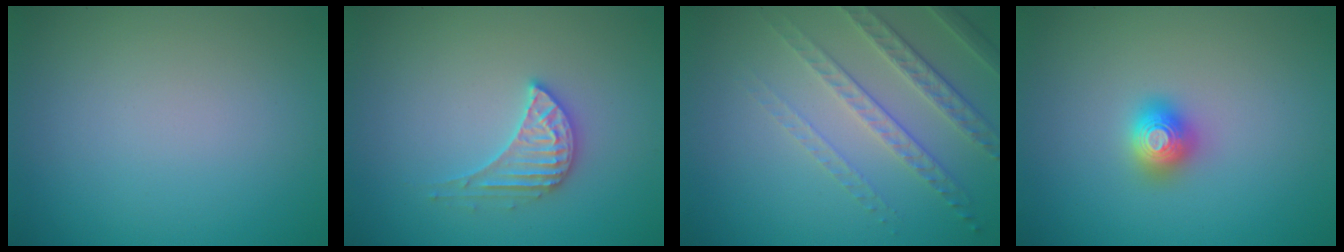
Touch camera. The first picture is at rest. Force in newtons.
{"total": 3.0, "press": 2.9, "slide": 0.4}
{"total": 4.8, "press": 3.4, "slide": 3.4}
{"total": 2.0, "press": 2.0, "slide": 0.2}